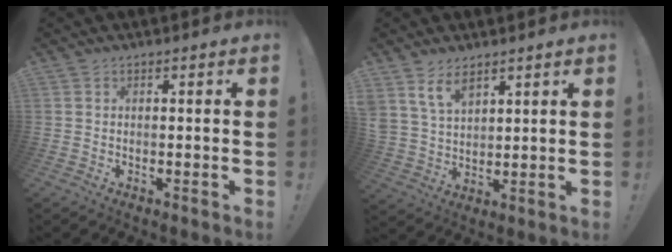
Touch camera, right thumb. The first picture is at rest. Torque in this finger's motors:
{"motor_torque": [0.33, 0.42, 1.06, 0.73, 0.13]}